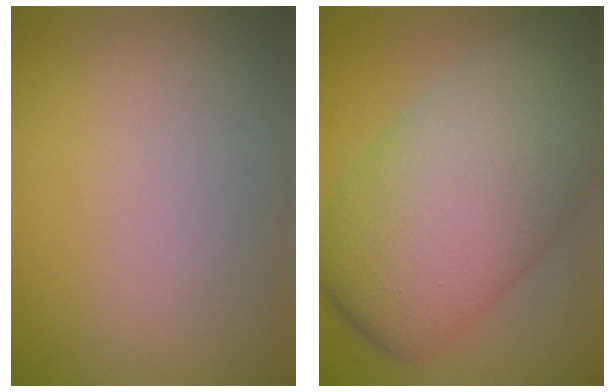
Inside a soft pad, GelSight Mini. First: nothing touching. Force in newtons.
{"total": 12.0, "press": 12.0, "slide": 0.5}